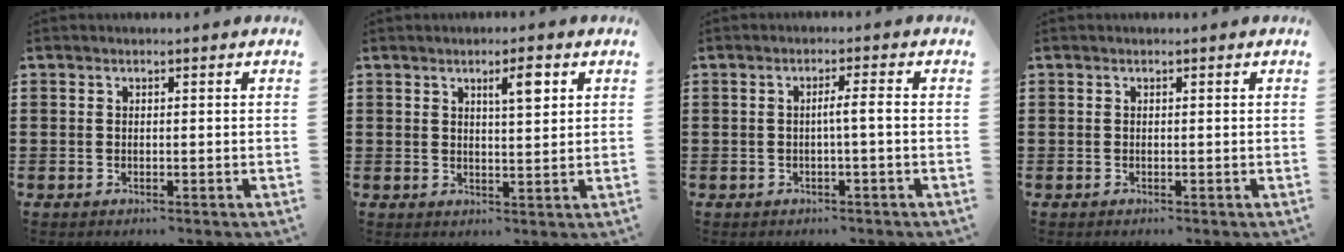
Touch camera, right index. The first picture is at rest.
{"total": 4.0, "force": [1.9, 0.9, 3.5], "torque": [-0.049, -0.002, 0.024]}
{"total": 2.4, "force": [-0.4, -0.2, 2.3], "torque": [-0.042, -0.003, -0.012]}
{"total": 0.0}